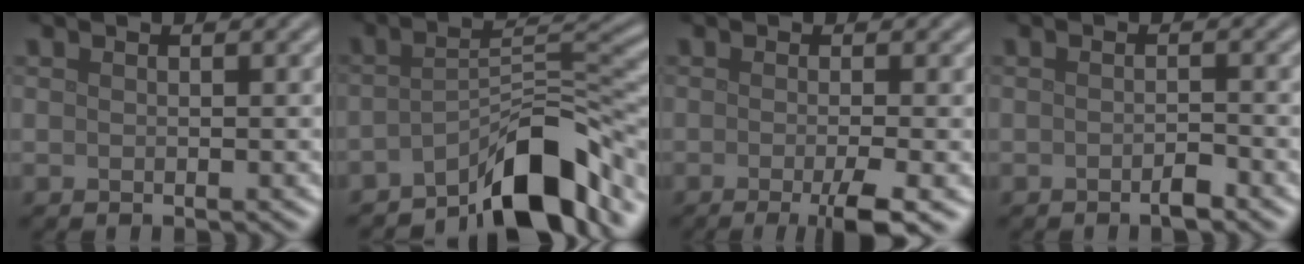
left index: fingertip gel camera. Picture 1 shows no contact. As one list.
[{"total": 8.4, "force": [-5.6, 2.1, 5.9], "torque": [-0.078, 0.014, -0.093]}, {"total": 4.1, "force": [-1.5, 0.8, 3.7], "torque": [-0.055, -0.008, -0.028]}, {"total": 1.3, "force": [-0.9, 0.2, 0.9], "torque": [-0.016, -0.003, -0.016]}]